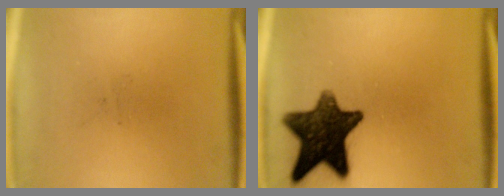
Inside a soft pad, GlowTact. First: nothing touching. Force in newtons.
{"total": 13.3}